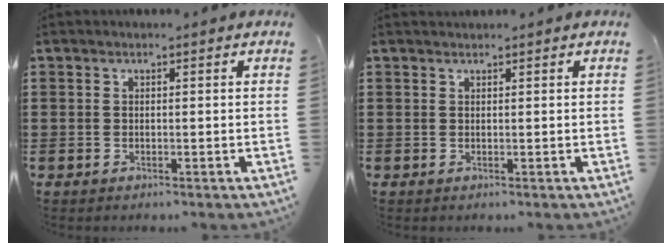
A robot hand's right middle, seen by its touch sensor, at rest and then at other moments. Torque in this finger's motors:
{"motor_torque": [-0.16, -0.16, 0.00, 0.00]}